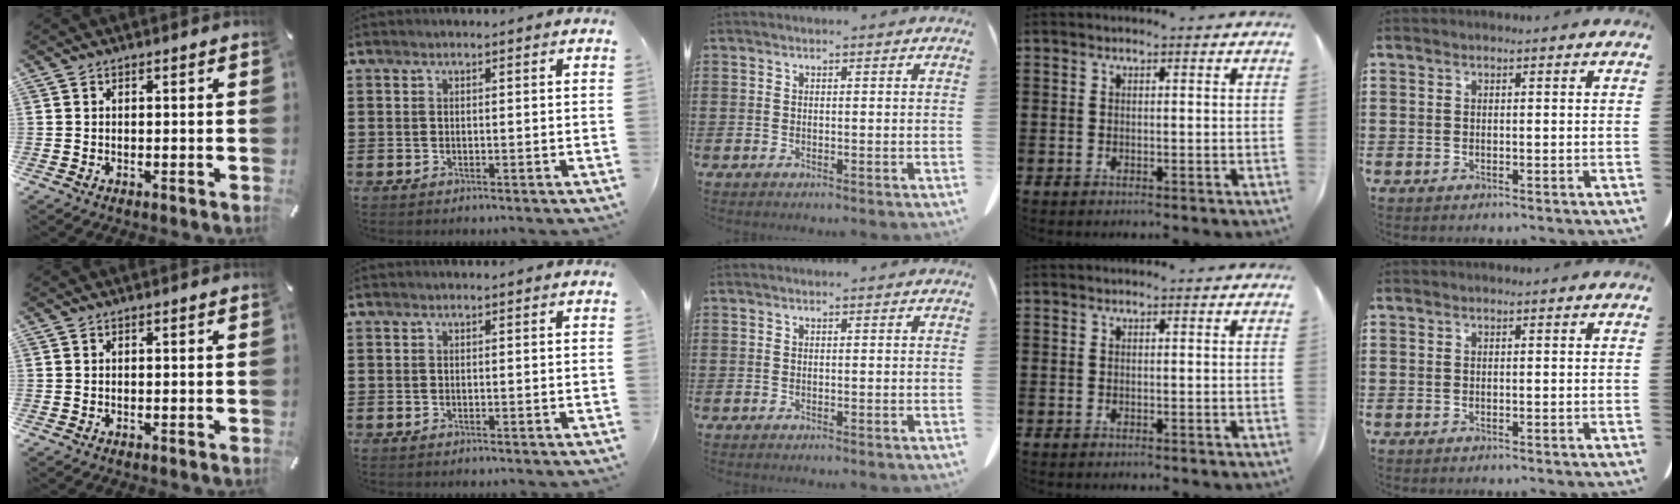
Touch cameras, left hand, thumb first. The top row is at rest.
{}